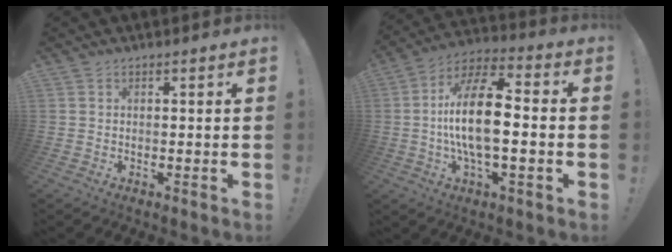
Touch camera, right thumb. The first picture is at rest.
{"total": 17.7, "force": [-1.2, 6.7, 16.3], "torque": [-0.304, 0.007, -0.027]}